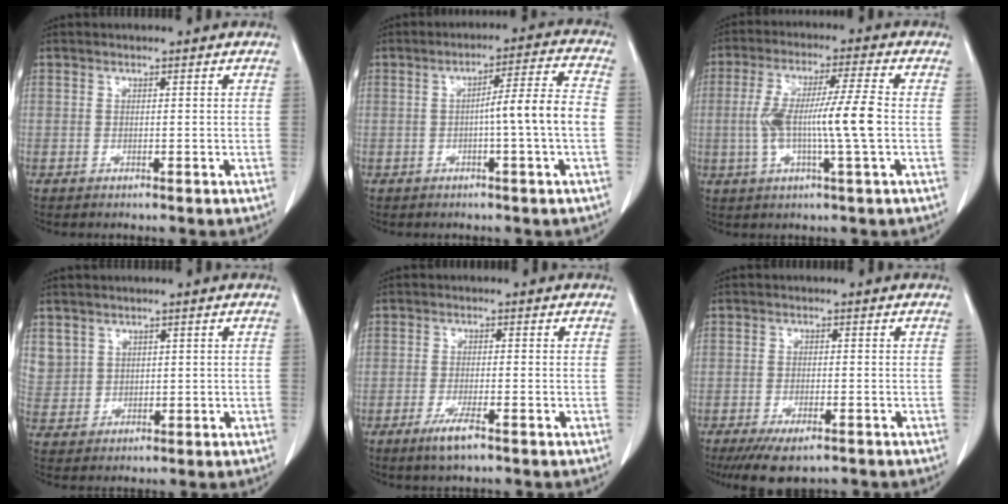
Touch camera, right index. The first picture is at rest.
{"total": 8.0, "force": [-1.3, -0.8, 7.8], "torque": [-0.115, 0.015, -0.018]}
{"total": 10.5, "force": [-0.9, -0.1, 10.5], "torque": [-0.202, 0.008, -0.021]}
{"total": 5.1, "force": [2.5, 4.4, 0.6], "torque": [-0.015, 0.009, 0.060]}
{"total": 3.8, "force": [-2.4, 0.2, 3.0], "torque": [-0.062, -0.009, -0.043]}
{"total": 6.9, "force": [-5.0, 2.1, 4.4], "torque": [-0.070, -0.014, -0.075]}